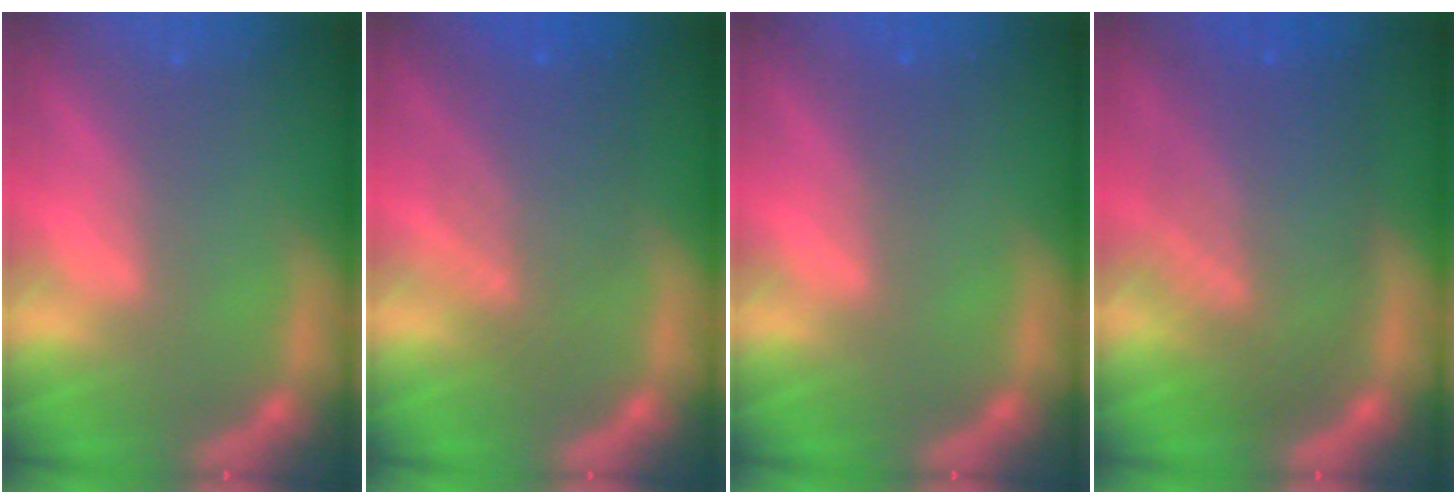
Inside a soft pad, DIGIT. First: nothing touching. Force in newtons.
{"total": 6.0}
{"total": 1.0}
{"total": 9.6}